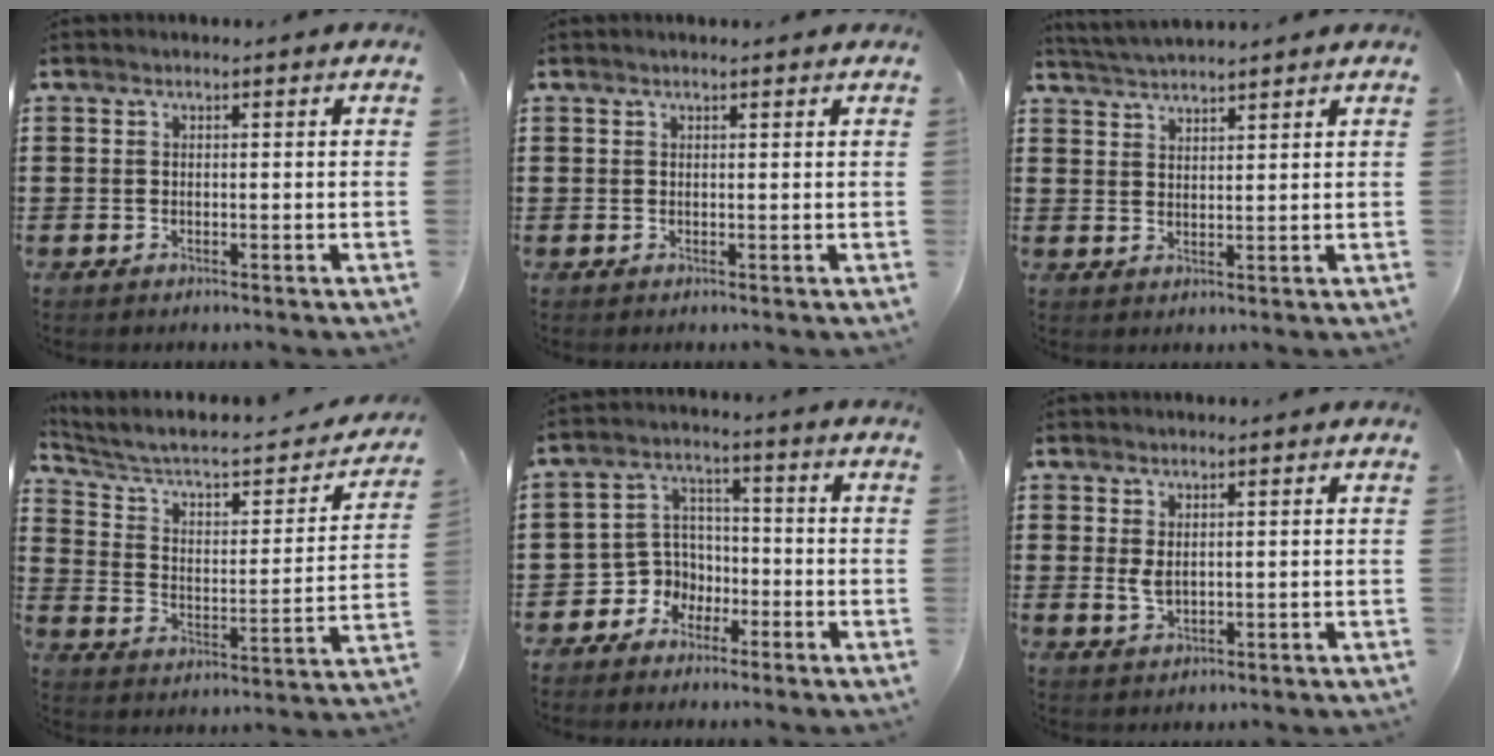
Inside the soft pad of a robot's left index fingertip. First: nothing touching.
{"total": 0.7, "force": [0.5, 0.0, 0.4], "torque": [-0.009, -0.001, 0.010]}
{"total": 3.0, "force": [3.0, -0.3, 0.1], "torque": [-0.013, -0.008, 0.055]}
{"total": 5.4, "force": [4.4, 1.7, 2.7], "torque": [-0.079, -0.037, 0.066]}
{"total": 5.4, "force": [-2.9, 4.5, 0.6], "torque": [-0.041, 0.002, -0.062]}
{"total": 2.4, "force": [0.7, 1.1, 2.0], "torque": [-0.056, -0.003, 0.009]}